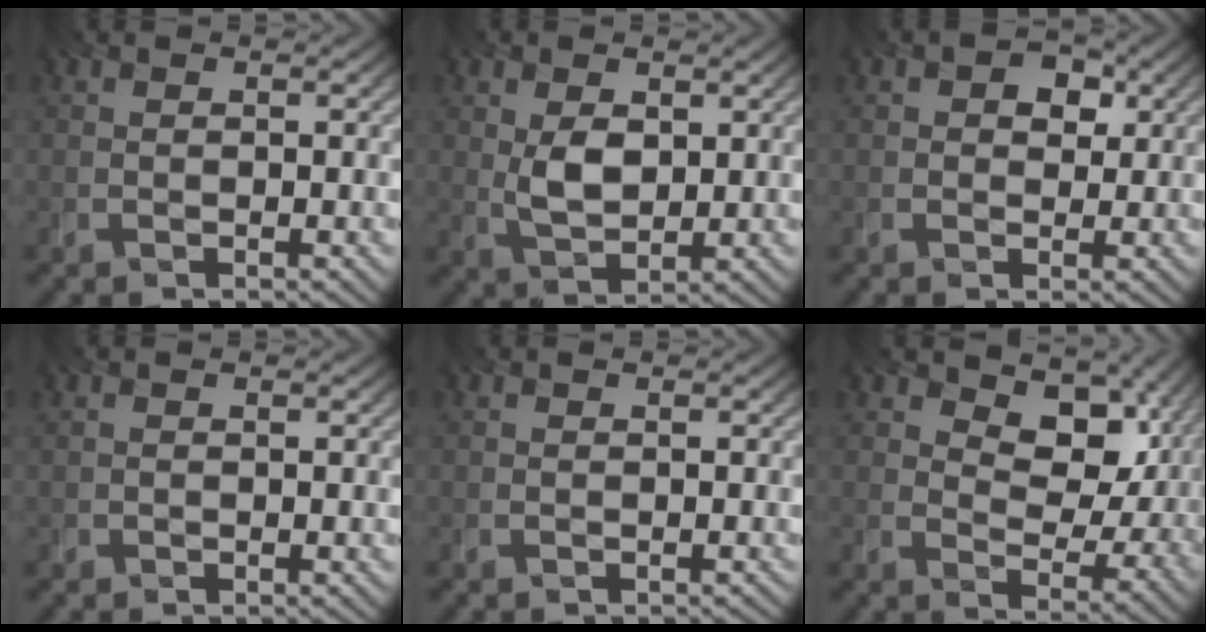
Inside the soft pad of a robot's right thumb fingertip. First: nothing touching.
{"total": 4.2, "force": [0.9, 2.6, 3.2], "torque": [-0.070, -0.004, 0.022]}
{"total": 3.0, "force": [1.1, 2.2, 1.6], "torque": [-0.024, 0.002, 0.013]}
{"total": 0.0}
{"total": 0.0}
{"total": 10.1, "force": [4.1, 6.2, 6.7], "torque": [-0.105, -0.009, 0.067]}